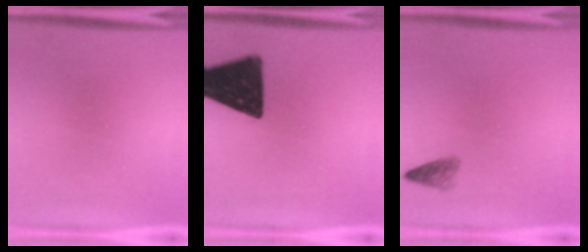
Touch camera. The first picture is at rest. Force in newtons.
{"total": 17.1}
{"total": 1.7}